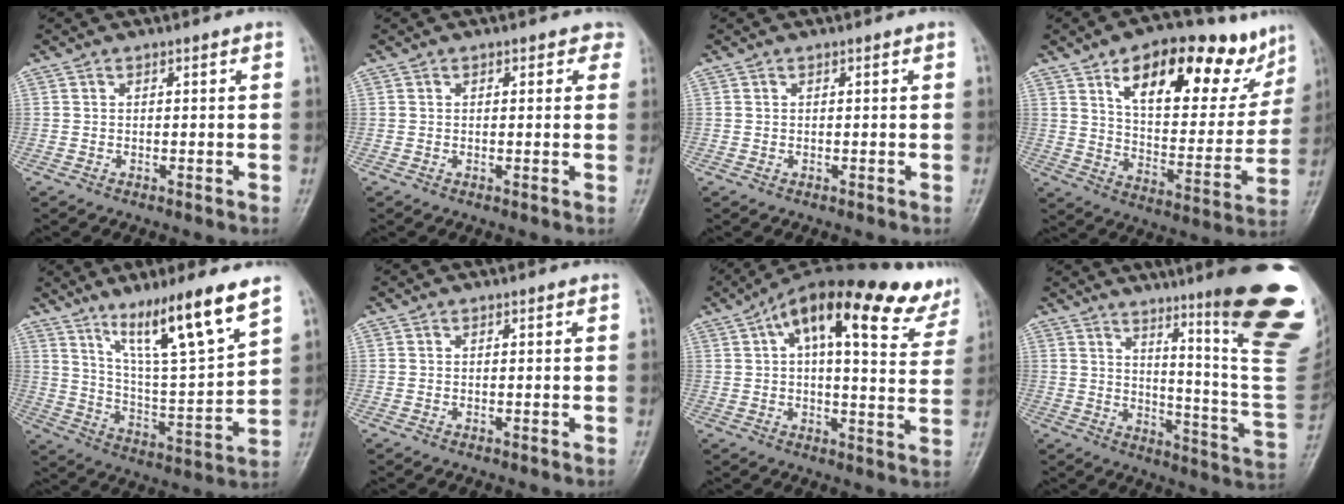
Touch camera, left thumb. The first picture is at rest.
{"total": 2.4, "force": [1.2, 1.6, 1.3], "torque": [0.012, 0.000, 0.008]}
{"total": 0.0}
{"total": 23.9, "force": [14.1, 10.8, 16.0], "torque": [-0.178, -0.034, 0.218]}
{"total": 16.7, "force": [10.8, 1.5, 12.6], "torque": [-0.202, -0.061, 0.193]}
{"total": 0.0}
{"total": 23.3, "force": [14.0, 7.4, 17.0], "torque": [-0.225, -0.001, 0.183]}
{"total": 25.4, "force": [13.1, 3.1, 21.5], "torque": [-0.221, -0.071, 0.182]}